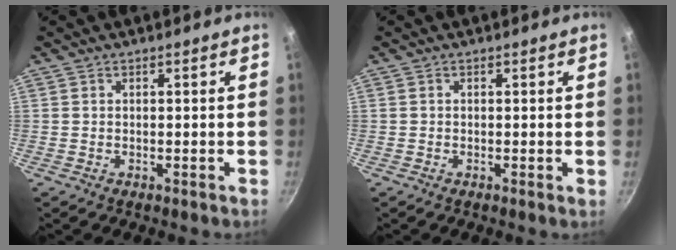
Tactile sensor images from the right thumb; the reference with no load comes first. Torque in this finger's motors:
{"motor_torque": [0.01, -0.09, 0.07, 0.03, -0.04]}